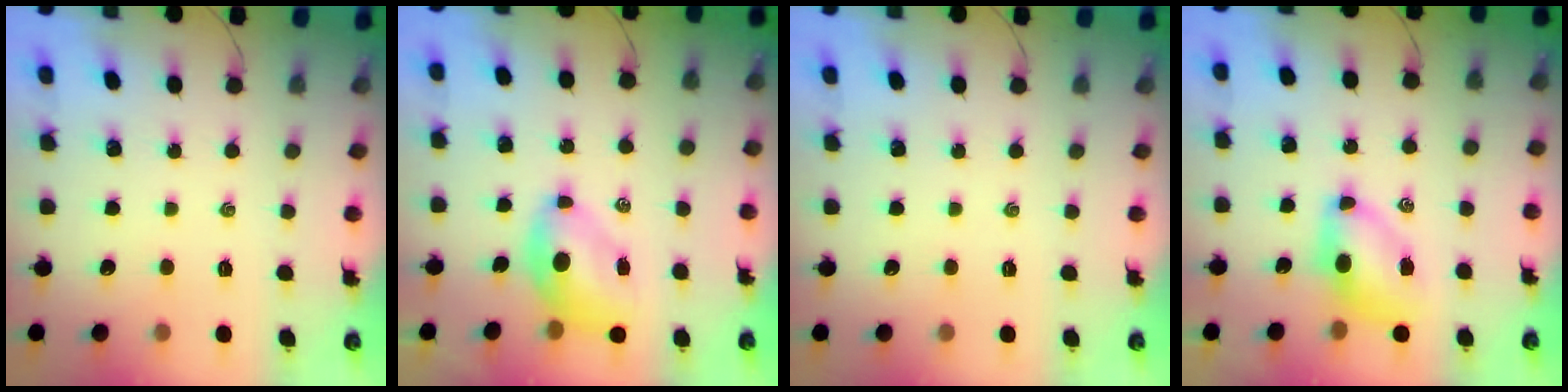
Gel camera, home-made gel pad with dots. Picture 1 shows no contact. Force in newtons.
{"total": 7.0, "press": 6.8, "slide": 1.4}
{"total": 0.0}
{"total": 7.3, "press": 7.2, "slide": 1.3}